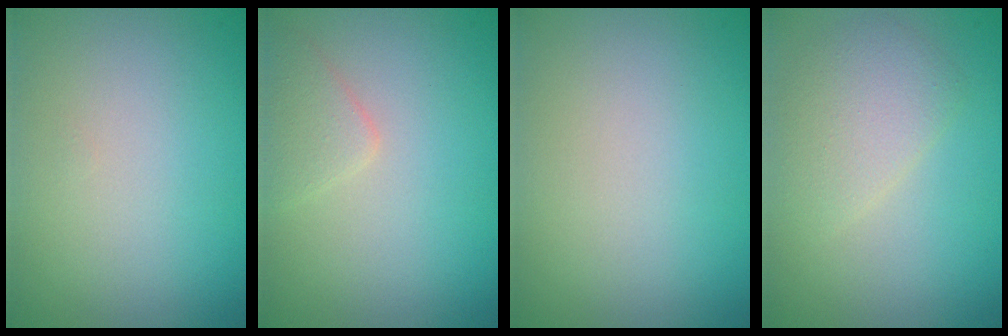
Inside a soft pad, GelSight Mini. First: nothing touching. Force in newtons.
{"total": 1.7, "press": 1.7, "slide": 0.1}
{"total": 0.0}
{"total": 2.9, "press": 2.9, "slide": 0.1}